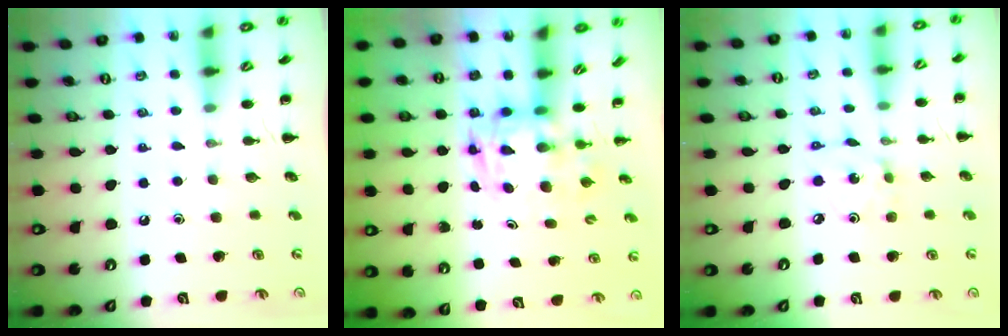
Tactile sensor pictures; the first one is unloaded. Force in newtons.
{"total": 3.5, "press": 3.4, "slide": 0.7}
{"total": 2.2, "press": 2.2, "slide": 0.4}